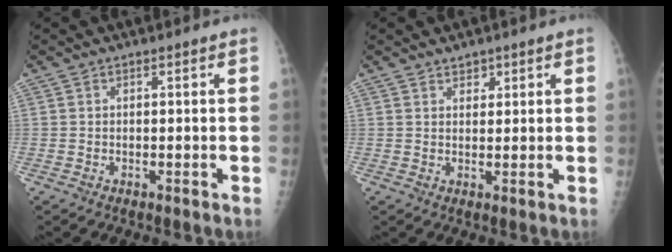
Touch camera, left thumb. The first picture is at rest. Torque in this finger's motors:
{"motor_torque": [-0.24, 0.16, -0.22, -0.09, -0.03]}